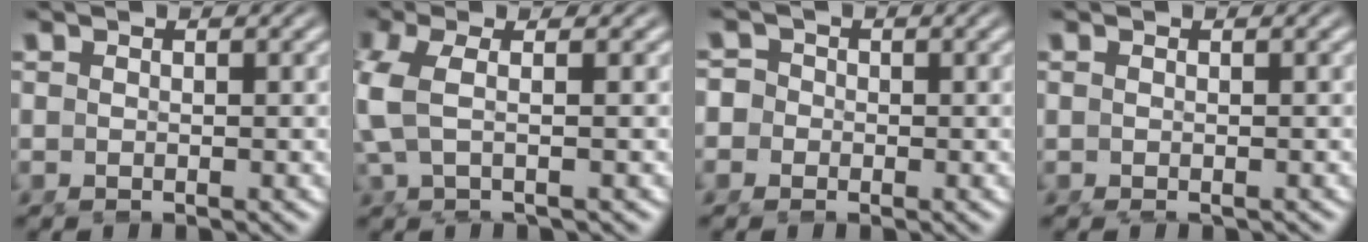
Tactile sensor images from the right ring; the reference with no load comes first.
{"total": 4.3, "force": [0.3, 2.0, 3.7], "torque": [-0.092, -0.001, 0.005]}
{"total": 3.5, "force": [-0.7, 3.3, 0.8], "torque": [-0.029, -0.007, -0.017]}
{"total": 0.9, "force": [-0.6, 0.0, 0.7], "torque": [-0.013, -0.003, -0.005]}